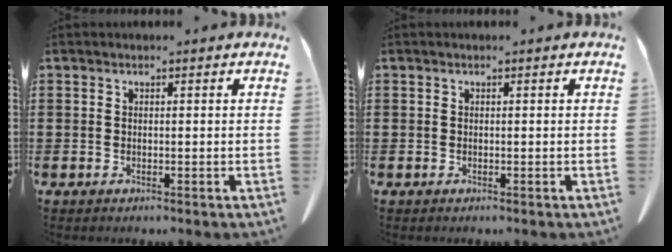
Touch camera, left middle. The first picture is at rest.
{"total": 0.0}